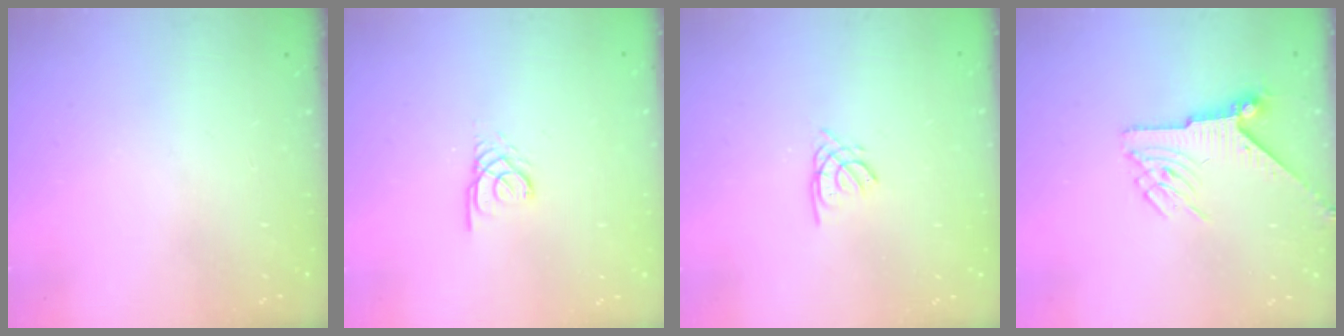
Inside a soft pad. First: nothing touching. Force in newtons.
{"total": 2.4, "press": 2.4, "slide": 0.3}
{"total": 1.6, "press": 1.5, "slide": 0.4}
{"total": 6.4, "press": 6.4, "slide": 0.1}